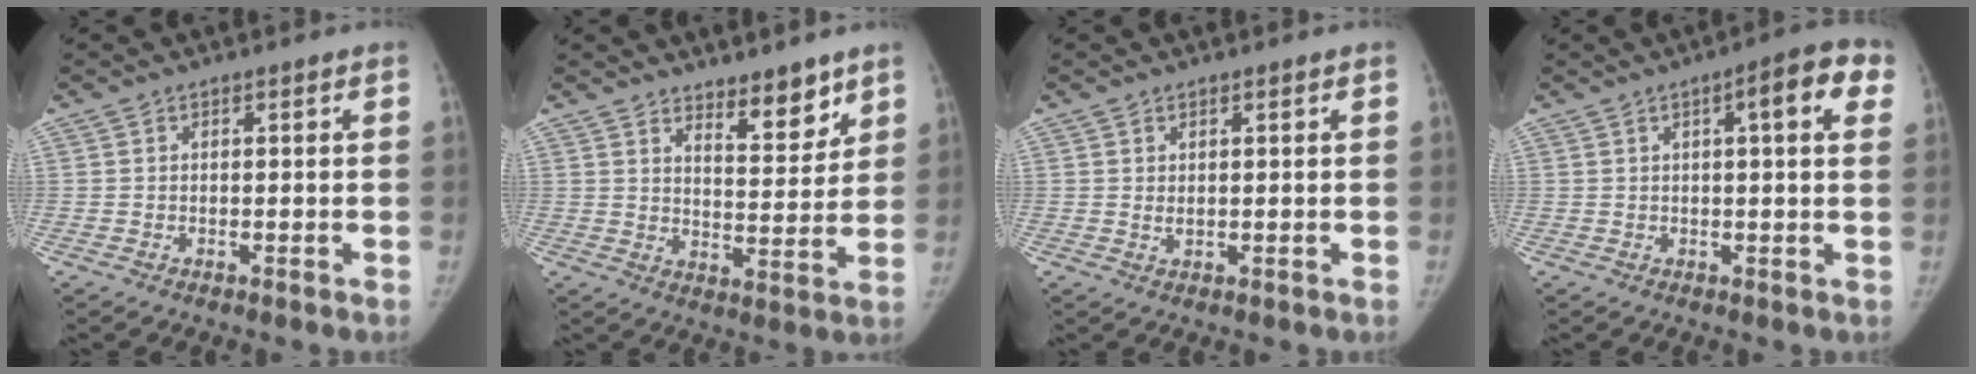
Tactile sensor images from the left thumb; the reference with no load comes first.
{"total": 7.7, "force": [5.9, 2.8, 4.0], "torque": [-0.027, -0.050, 0.093]}
{"total": 1.0, "force": [0.4, 0.6, 0.7], "torque": [-0.009, -0.003, 0.011]}
{"total": 8.0, "force": [2.9, 2.1, 7.1], "torque": [-0.072, 0.010, 0.026]}